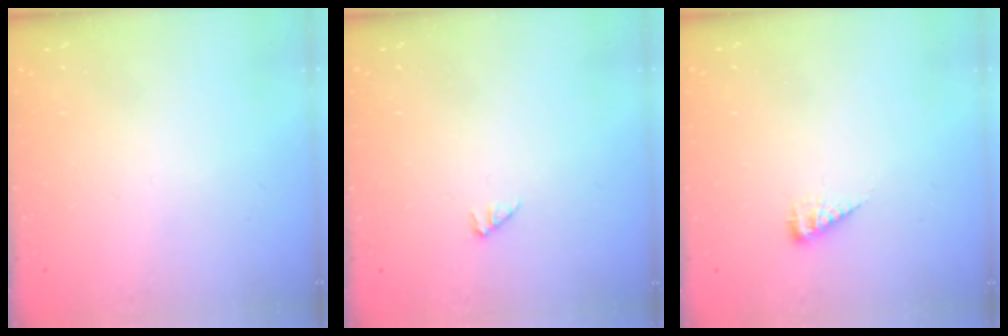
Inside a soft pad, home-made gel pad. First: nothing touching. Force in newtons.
{"total": 0.0}
{"total": 4.6, "press": 4.6, "slide": 0.7}